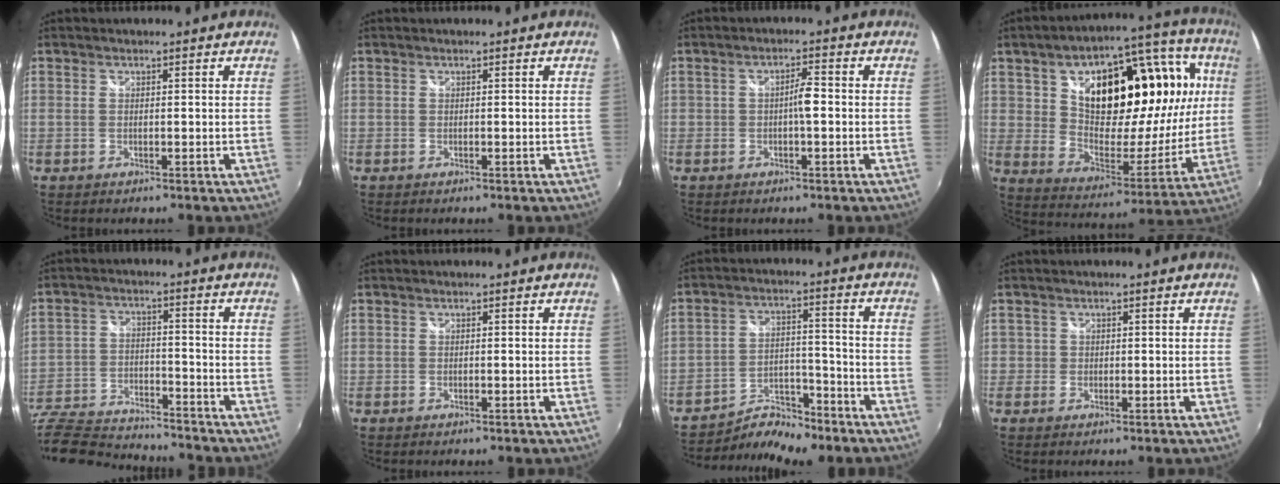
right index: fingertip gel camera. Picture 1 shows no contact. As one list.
[{"total": 0.0}, {"total": 2.0, "force": [-0.1, -1.1, 1.7], "torque": [-0.023, -0.001, 0.000]}, {"total": 28.7, "force": [9.1, 15.0, 22.7], "torque": [-0.380, 0.048, 0.167]}, {"total": 18.2, "force": [-15.9, 5.1, 7.2], "torque": [-0.179, -0.027, -0.257]}, {"total": 0.0}, {"total": 8.1, "force": [-7.8, 1.1, 1.6], "torque": [-0.031, 0.005, -0.129]}, {"total": 1.1, "force": [0.2, -0.8, -0.8], "torque": [0.018, -0.007, 0.004]}]